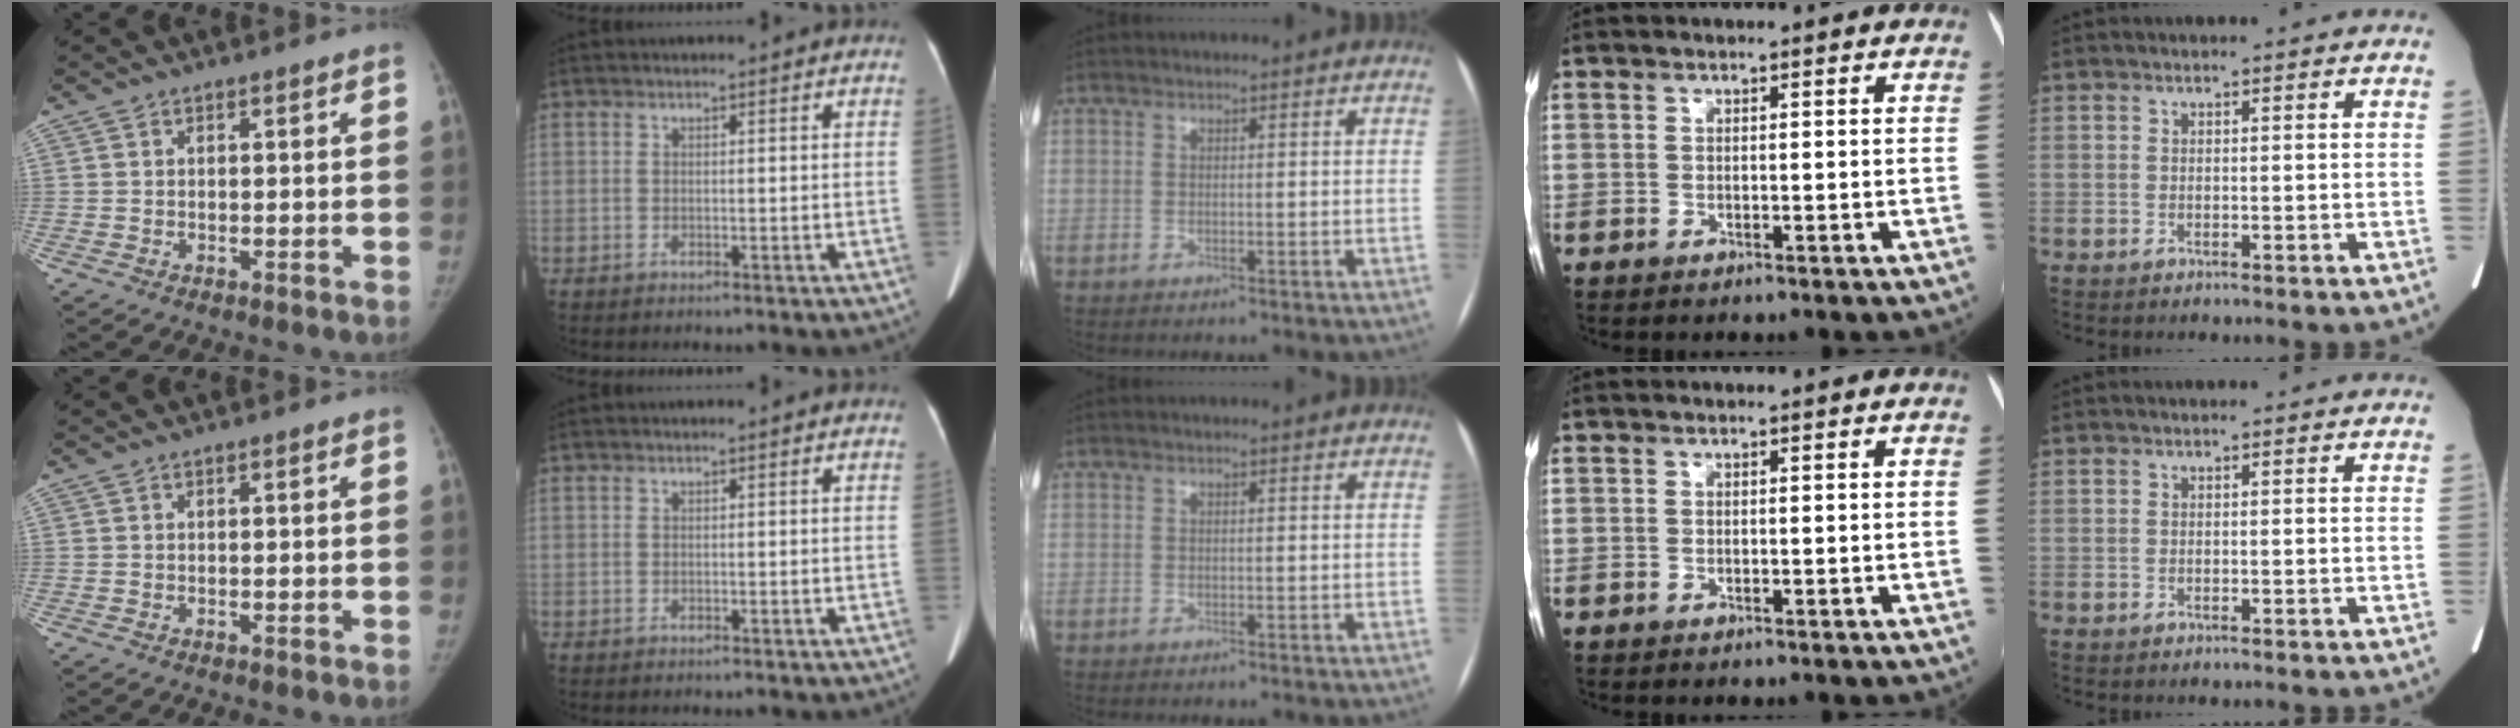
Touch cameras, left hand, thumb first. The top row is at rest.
{}